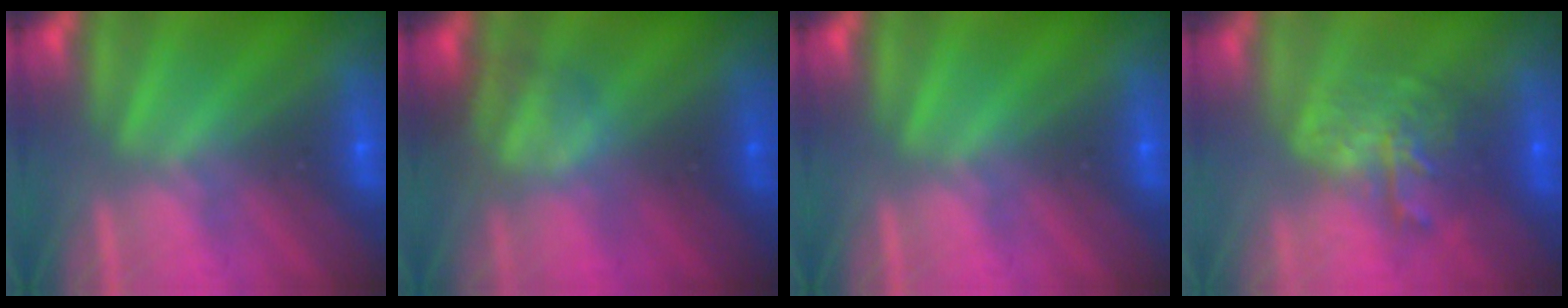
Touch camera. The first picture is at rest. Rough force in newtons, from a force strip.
{"total": 2.3}
{"total": 0.0}
{"total": 6.9}